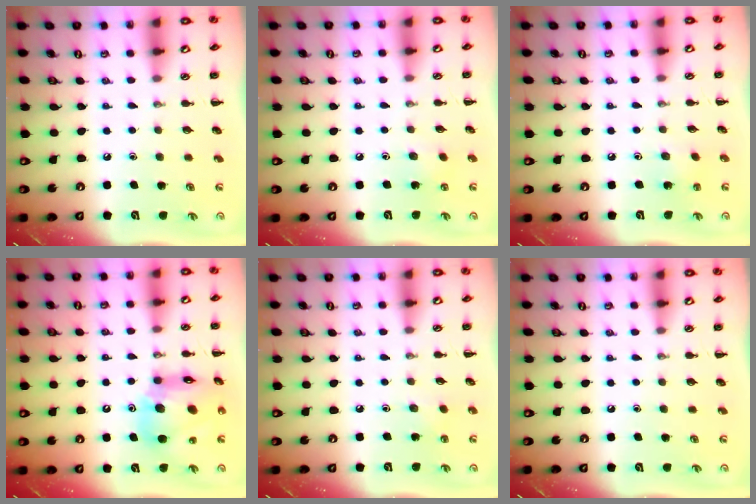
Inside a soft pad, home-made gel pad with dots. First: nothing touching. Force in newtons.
{"total": 3.7, "press": 3.5, "slide": 1.1}
{"total": 3.6, "press": 3.4, "slide": 1.0}
{"total": 16.4, "press": 15.6, "slide": 5.1}
{"total": 2.6, "press": 2.5, "slide": 0.9}
{"total": 0.0}